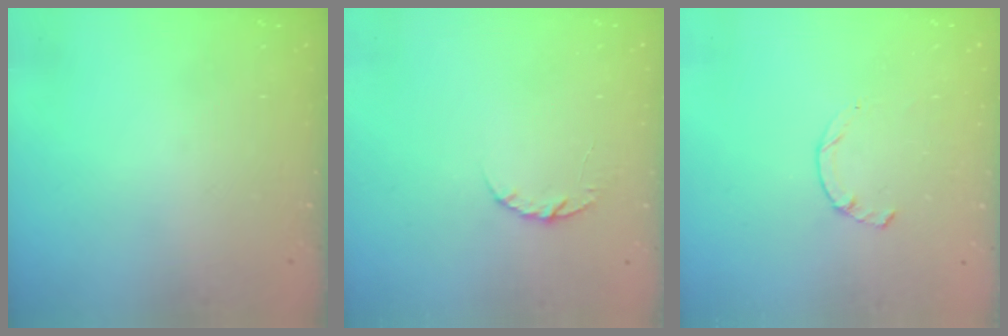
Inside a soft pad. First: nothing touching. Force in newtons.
{"total": 4.4, "press": 4.4, "slide": 0.6}
{"total": 1.7, "press": 1.6, "slide": 0.4}